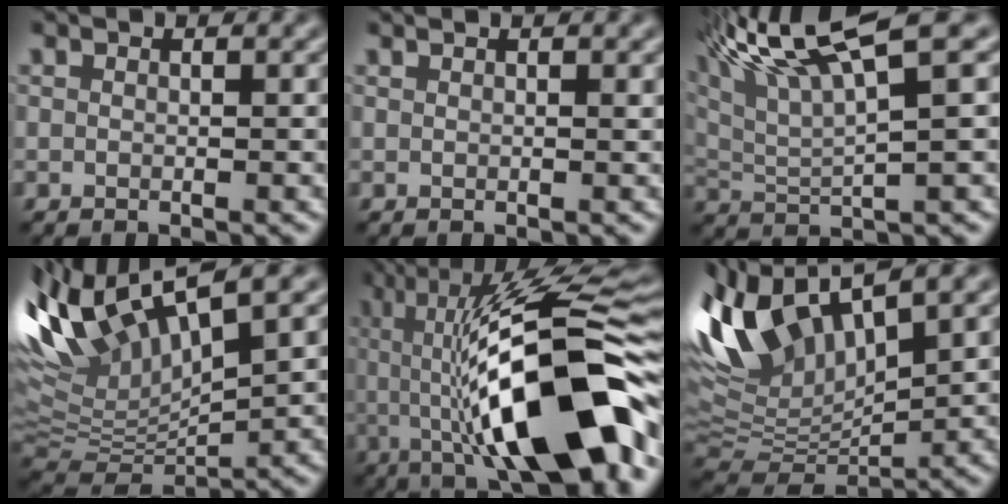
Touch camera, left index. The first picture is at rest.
{"total": 1.1, "force": [1.0, 0.2, 0.5], "torque": [-0.009, 0.001, 0.009]}
{"total": 9.6, "force": [5.7, 2.0, 7.4], "torque": [-0.139, 0.028, 0.105]}
{"total": 12.0, "force": [5.6, 4.3, 9.7], "torque": [-0.219, 0.020, 0.105]}
{"total": 14.8, "force": [-1.5, 4.1, 14.1], "torque": [-0.208, 0.023, -0.033]}
{"total": 11.3, "force": [4.8, 5.3, 8.8], "torque": [-0.207, 0.014, 0.091]}